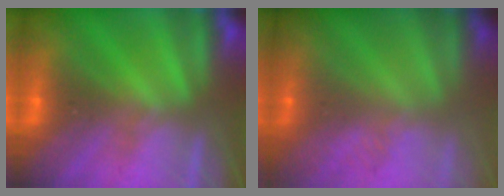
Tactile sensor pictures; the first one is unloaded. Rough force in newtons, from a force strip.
{"total": 2.8}